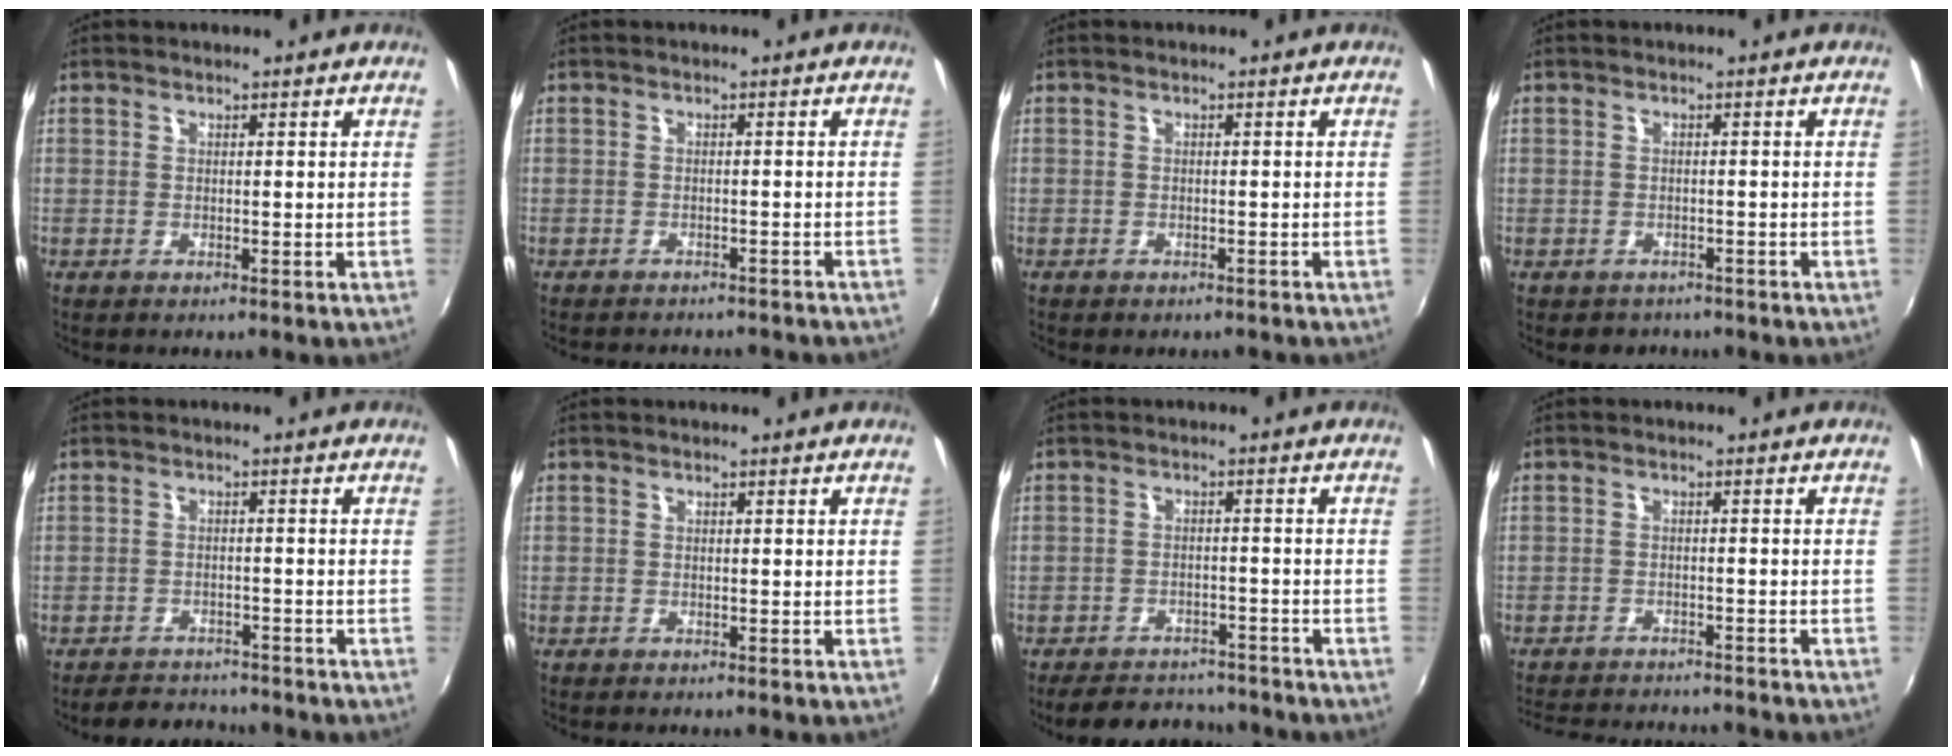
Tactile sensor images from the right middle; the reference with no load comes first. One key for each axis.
{"total": 9.0, "fx": -8.0, "fy": 2.5, "fz": 3.3, "tx": -0.073, "ty": -0.015, "tz": -0.100}
{"total": 1.9, "fx": -1.6, "fy": 0.8, "fz": 0.6, "tx": -0.015, "ty": -0.010, "tz": -0.021}
{"total": 2.5, "fx": -1.9, "fy": 1.7, "fz": 0.2, "tx": -0.012, "ty": -0.005, "tz": -0.025}
{"total": 6.7, "fx": -6.1, "fy": 2.4, "fz": 1.2, "tx": -0.041, "ty": 0.007, "tz": -0.088}
{"total": 0.6, "fx": -0.5, "fy": 0.4, "fz": 0.0, "tx": -0.002, "ty": 0.002, "tz": -0.008}
{"total": 11.9, "fx": -10.3, "fy": 4.7, "fz": 3.7, "tx": -0.092, "ty": 0.011, "tz": -0.136}
{"total": 12.6, "fx": -11.4, "fy": 2.8, "fz": 4.7, "tx": -0.107, "ty": -0.013, "tz": -0.162}